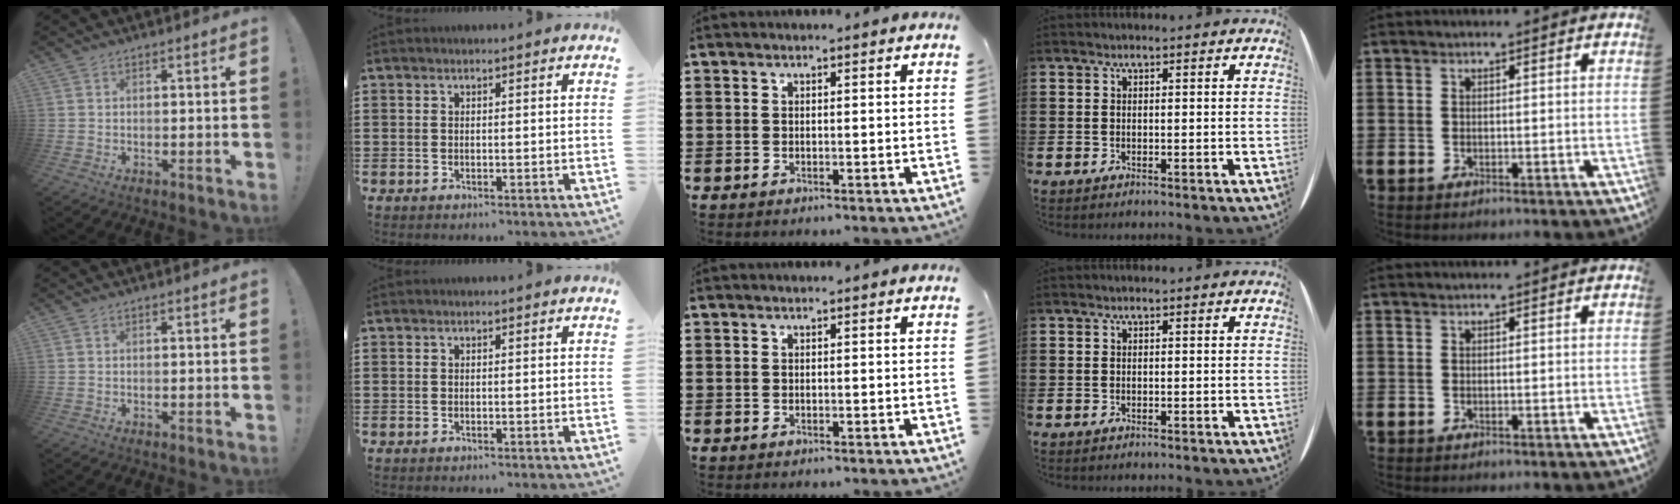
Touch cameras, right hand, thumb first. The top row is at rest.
{}